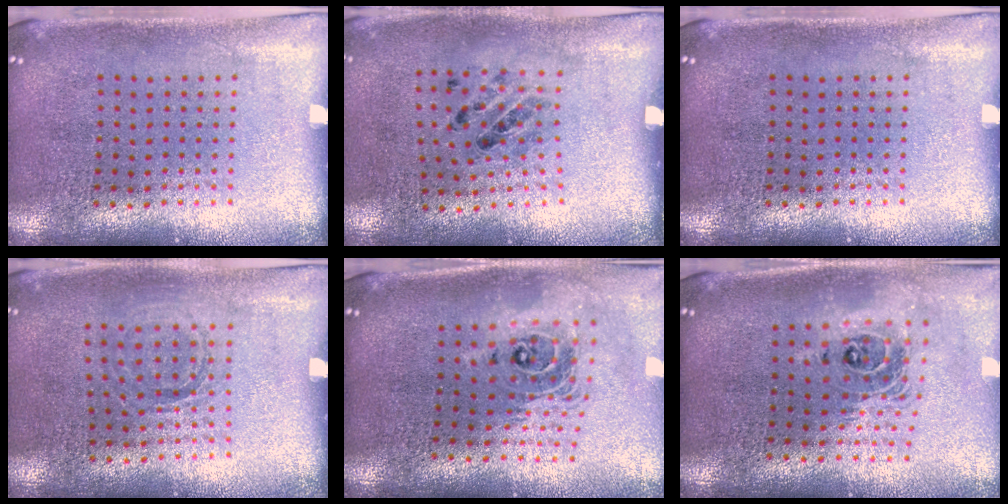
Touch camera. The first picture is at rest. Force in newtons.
{"total": 1.3, "press": 0.8, "slide": 1.1}
{"total": 0.0}
{"total": 0.8, "press": 0.8, "slide": 0.1}
{"total": 2.0, "press": 1.6, "slide": 1.3}
{"total": 1.8, "press": 1.4, "slide": 1.1}